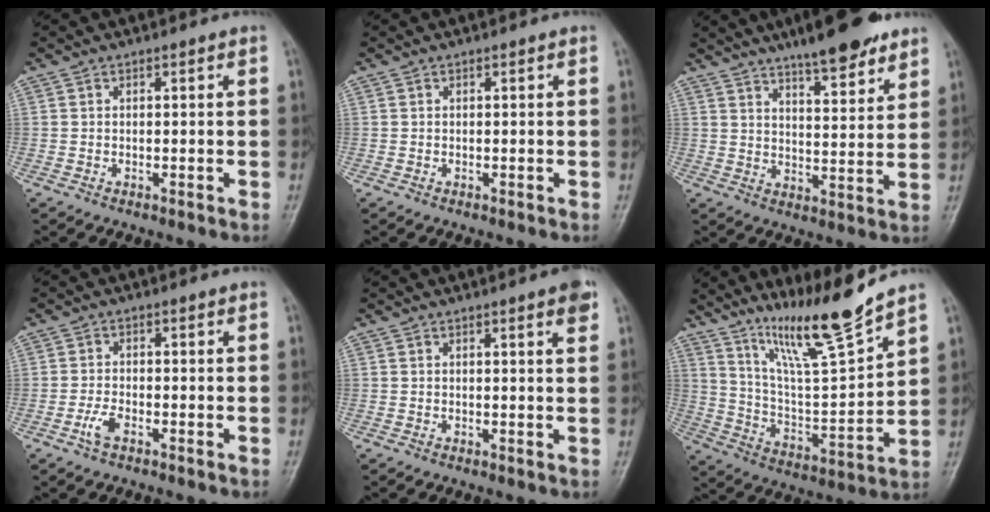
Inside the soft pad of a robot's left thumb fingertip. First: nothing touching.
{"total": 0.0}
{"total": 12.2, "force": [8.9, 3.0, 7.8], "torque": [-0.094, -0.049, 0.137]}
{"total": 2.6, "force": [-1.4, 1.1, 1.9], "torque": [-0.047, 0.009, -0.028]}
{"total": 3.0, "force": [1.7, 0.2, 2.4], "torque": [-0.029, -0.006, 0.019]}
{"total": 15.4, "force": [12.3, 0.2, 9.3], "torque": [-0.147, -0.081, 0.227]}